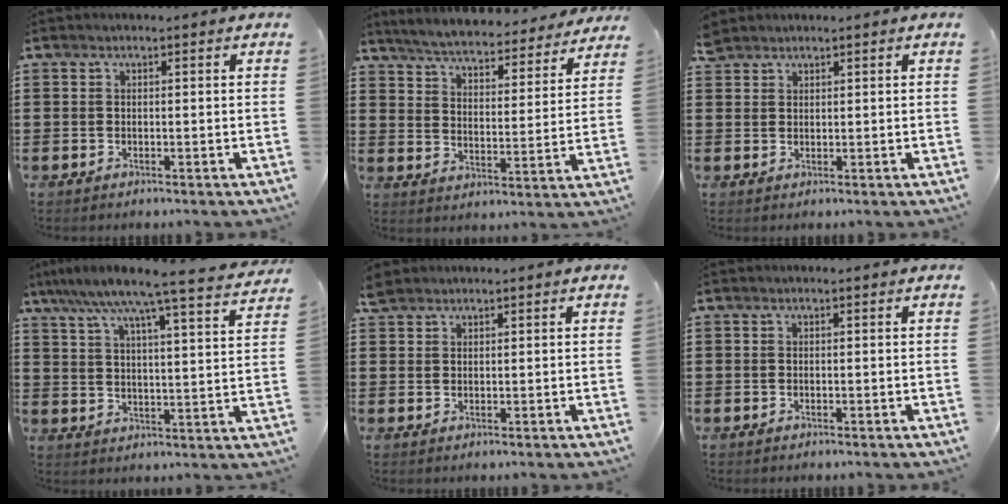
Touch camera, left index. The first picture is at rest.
{"total": 5.2, "force": [5.1, -0.2, 0.9], "torque": [-0.045, -0.041, 0.085]}
{"total": 2.0, "force": [1.9, 0.7, 0.2], "torque": [-0.008, 0.002, 0.038]}
{"total": 8.1, "force": [6.9, -0.3, 4.1], "torque": [-0.107, -0.041, 0.112]}
{"total": 2.1, "force": [1.9, 0.9, 0.5], "torque": [-0.015, 0.005, 0.037]}
{"total": 0.0}